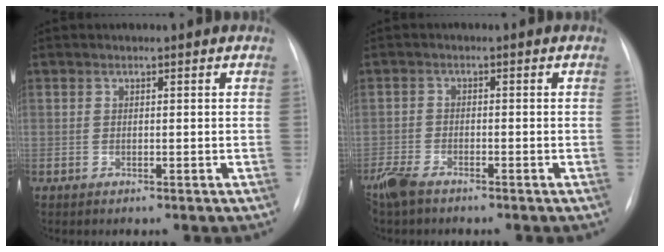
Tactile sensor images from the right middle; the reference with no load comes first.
{"total": 4.4, "force": [-3.6, 1.4, 2.2], "torque": [-0.049, -0.009, -0.068]}